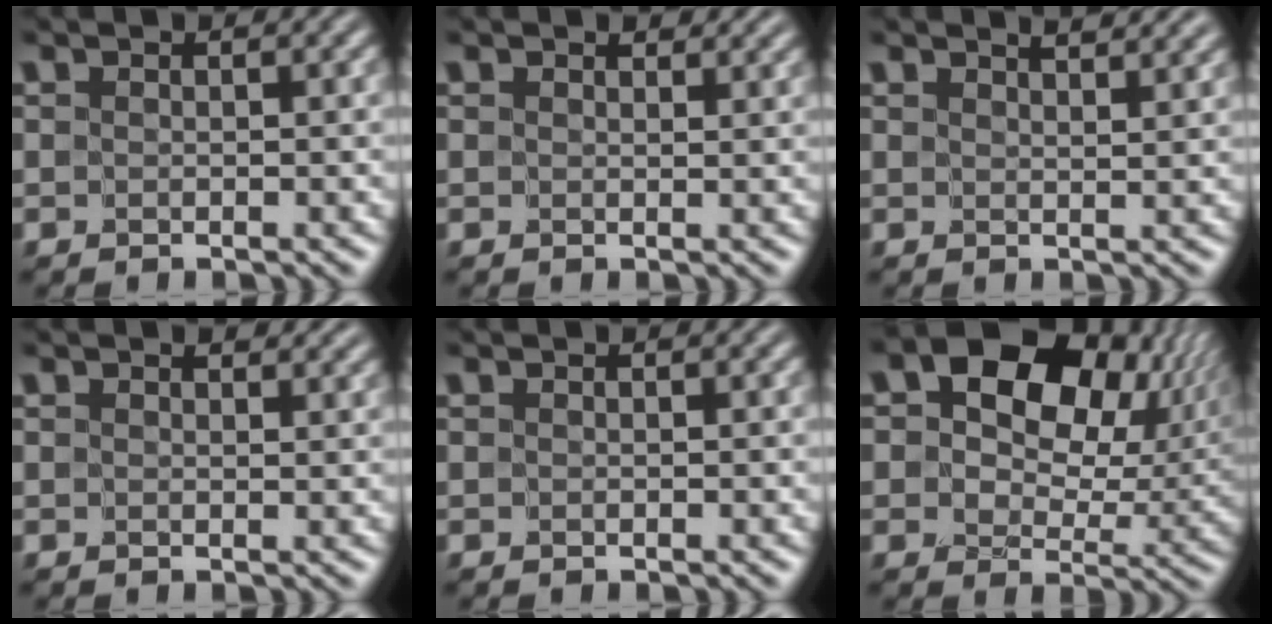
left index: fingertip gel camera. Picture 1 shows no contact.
{"total": 2.2, "force": [1.7, 0.8, 1.0], "torque": [-0.011, 0.003, 0.019]}
{"total": 4.1, "force": [3.4, 1.1, 1.9], "torque": [-0.008, 0.024, 0.022]}
{"total": 1.8, "force": [1.4, 0.7, 0.9], "torque": [-0.007, 0.001, 0.017]}
{"total": 0.0}
{"total": 14.7, "force": [5.0, 9.8, 9.8], "torque": [-0.140, 0.019, 0.088]}